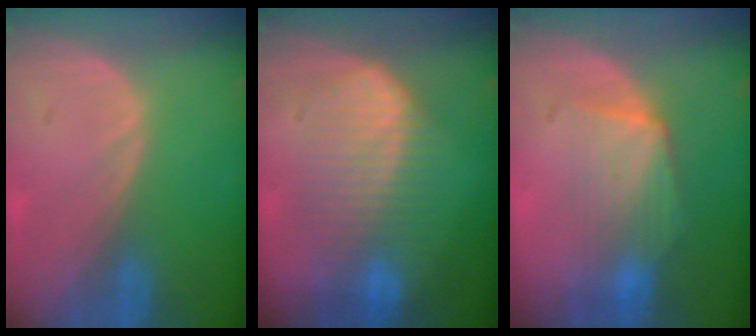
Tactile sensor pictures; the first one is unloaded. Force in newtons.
{"total": 8.1, "press": 8.1, "slide": 0.1}
{"total": 7.0, "press": 6.6, "slide": 2.3}